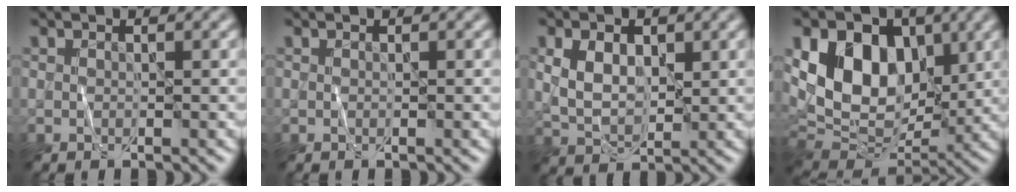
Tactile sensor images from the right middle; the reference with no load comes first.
{"total": 0.0}
{"total": 4.3, "force": [1.1, 2.8, 3.1], "torque": [-0.065, -0.002, 0.021]}
{"total": 10.9, "force": [3.2, 7.6, 7.1], "torque": [-0.117, -0.001, 0.047]}